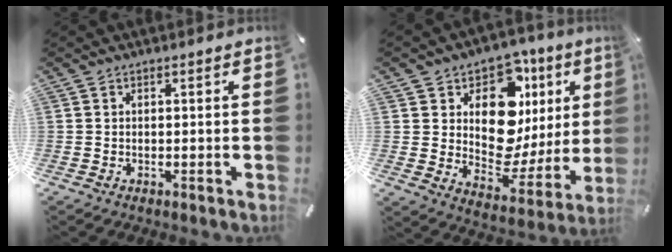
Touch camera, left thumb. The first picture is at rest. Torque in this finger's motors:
{"motor_torque": [2.47, 2.54, 1.23, -1.16, 0.40]}